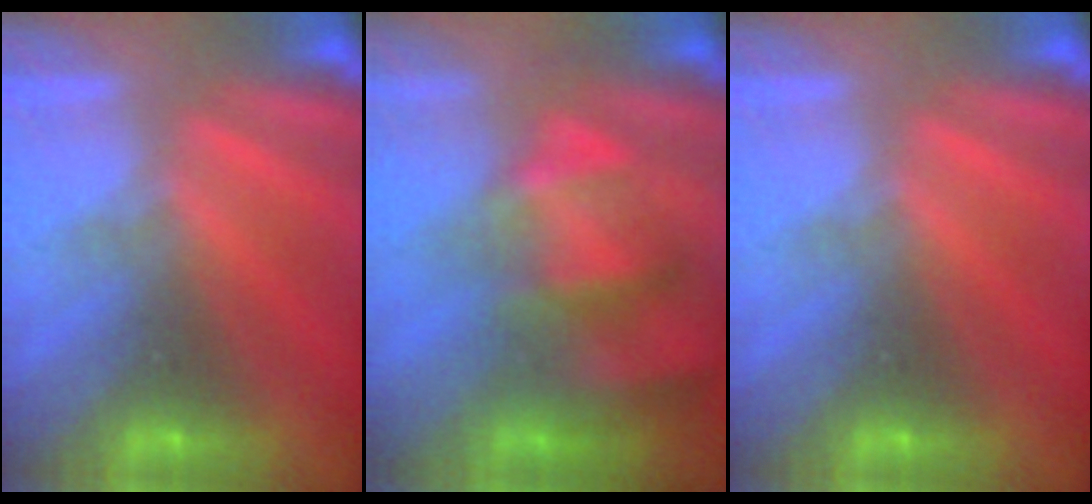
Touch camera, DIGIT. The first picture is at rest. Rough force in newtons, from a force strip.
{"total": 4.8}
{"total": 0.0}